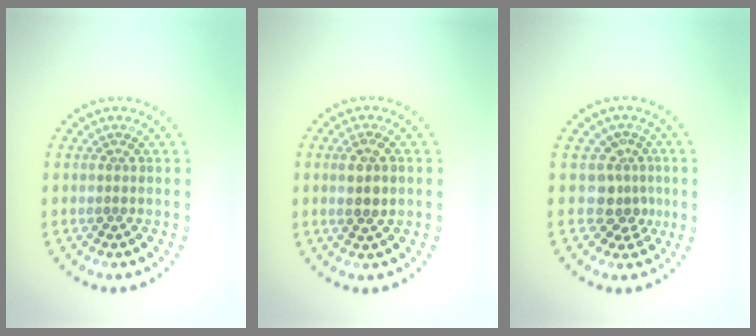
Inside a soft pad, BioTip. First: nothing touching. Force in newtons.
{"total": 1.9, "press": 1.9, "slide": 0.5}
{"total": 2.7, "press": 2.0, "slide": 1.9}